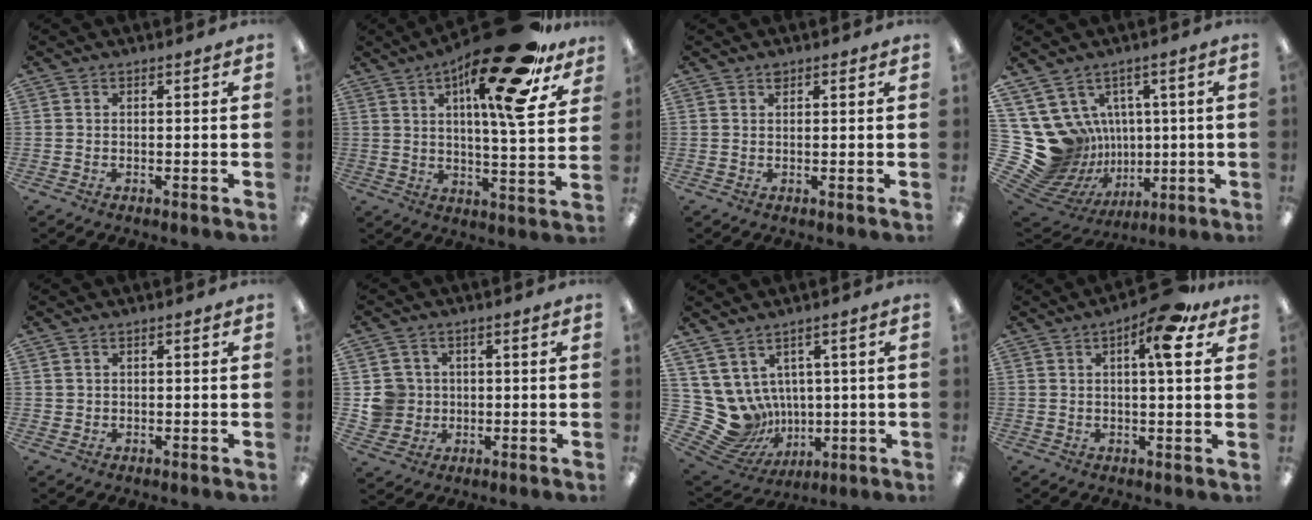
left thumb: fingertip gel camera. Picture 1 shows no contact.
{"total": 22.7, "force": [13.1, 5.4, 17.7], "torque": [-0.267, -0.072, 0.198]}
{"total": 1.3, "force": [0.9, 0.7, 0.7], "torque": [-0.016, 0.001, 0.016]}
{"total": 16.6, "force": [1.0, 15.6, 5.7], "torque": [-0.150, -0.035, 0.061]}
{"total": 1.0, "force": [0.5, 0.8, 0.1], "torque": [-0.002, 0.004, 0.008]}
{"total": 6.6, "force": [0.6, 6.5, 1.2], "torque": [-0.032, 0.009, 0.016]}
{"total": 10.3, "force": [0.9, 9.9, 3.0], "torque": [-0.119, -0.032, 0.027]}
{"total": 10.5, "force": [5.3, 3.1, 8.5], "torque": [-0.117, -0.020, 0.079]}